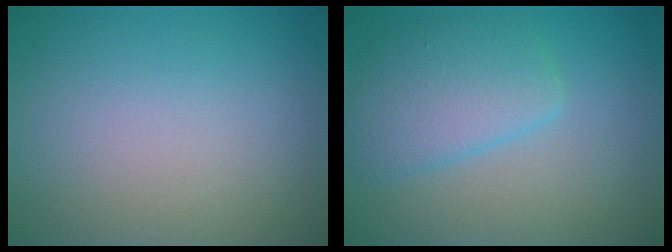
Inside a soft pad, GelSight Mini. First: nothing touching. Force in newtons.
{"total": 4.1, "press": 4.1, "slide": 0.2}